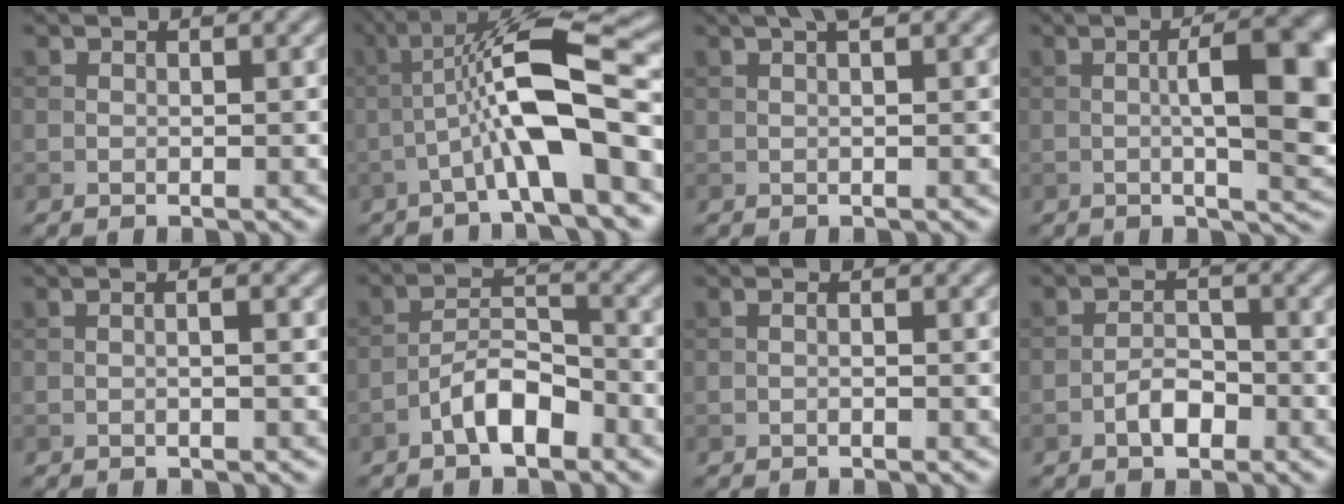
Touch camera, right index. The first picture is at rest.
{"total": 9.7, "force": [-1.8, 1.7, 9.3], "torque": [-0.153, 0.028, -0.040]}
{"total": 2.0, "force": [1.0, 0.3, 1.7], "torque": [-0.022, -0.001, 0.016]}
{"total": 9.6, "force": [0.3, 2.7, 9.2], "torque": [-0.127, -0.001, 0.007]}
{"total": 1.3, "force": [0.0, 0.3, 1.3], "torque": [-0.013, -0.006, -0.004]}
{"total": 4.1, "force": [-2.5, 1.6, 2.8], "torque": [-0.045, 0.014, -0.050]}
{"total": 0.6, "force": [-0.3, 0.1, 0.5], "torque": [-0.011, 0.000, -0.007]}
{"total": 2.5, "force": [-1.4, 1.2, 1.7], "torque": [-0.024, 0.008, -0.027]}